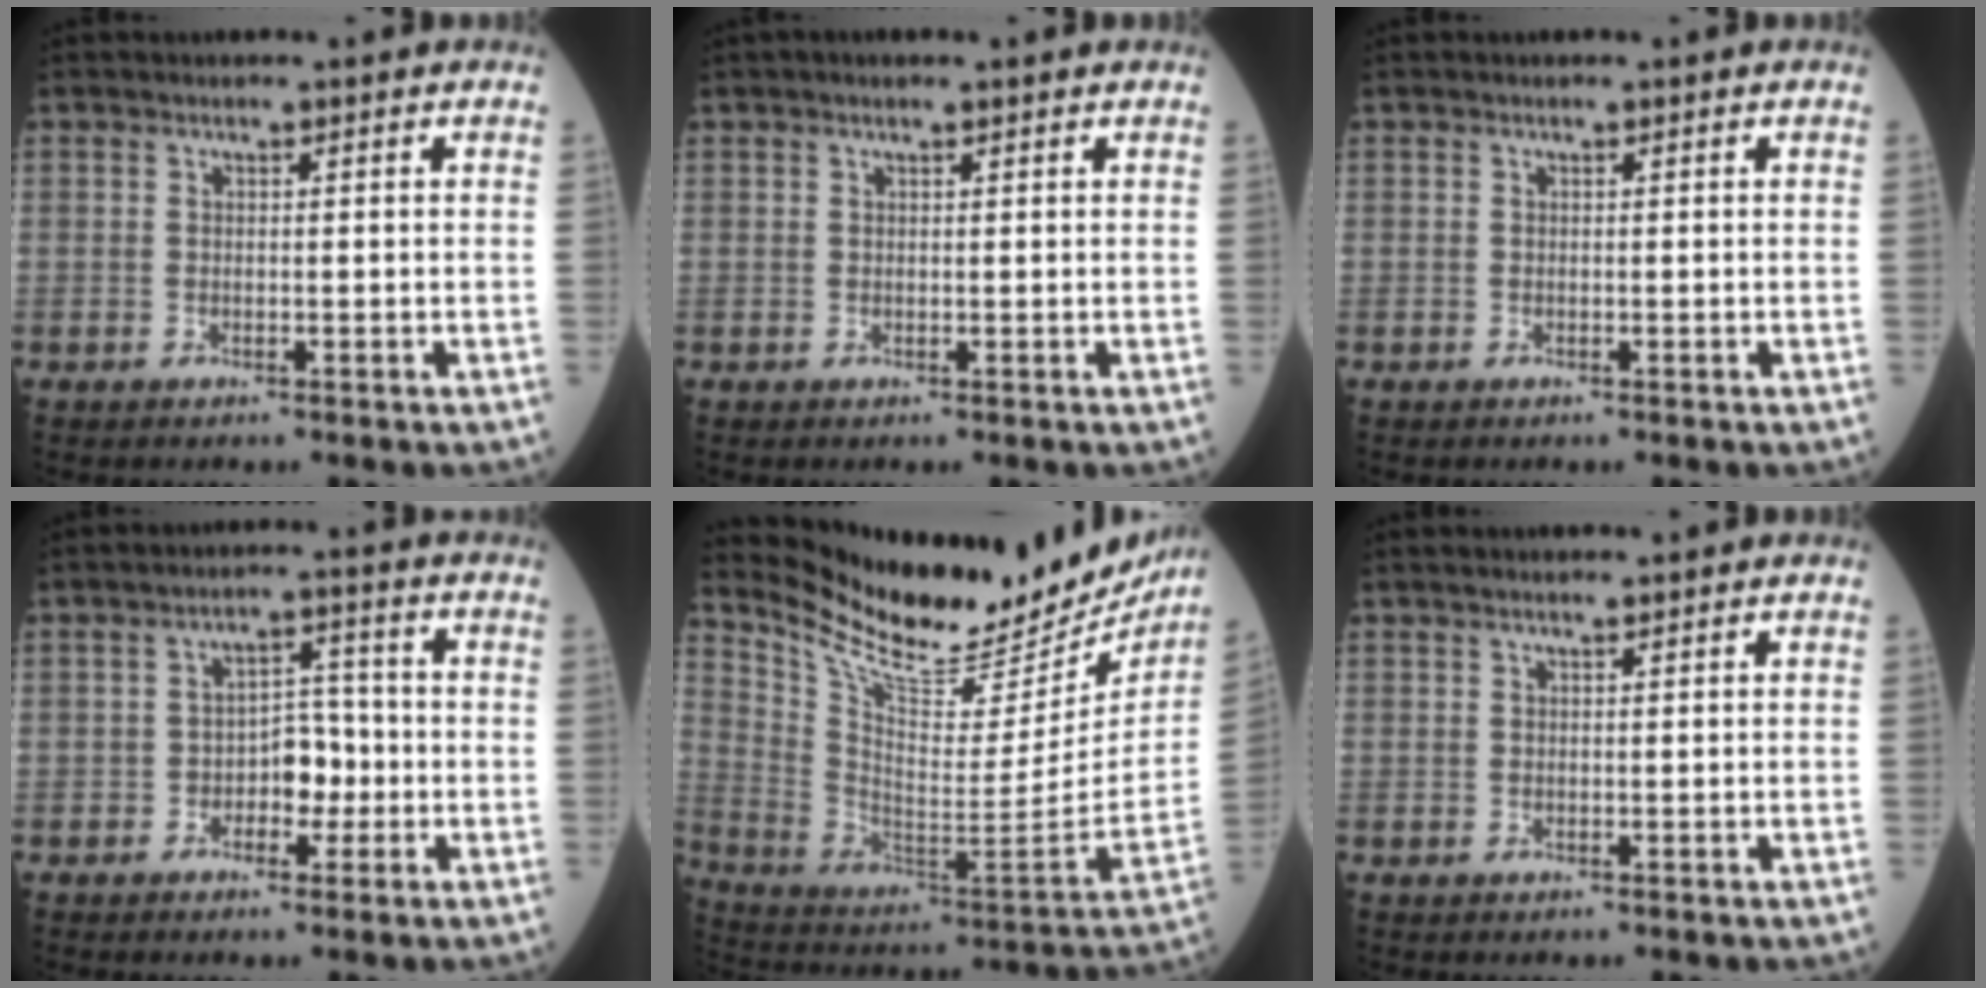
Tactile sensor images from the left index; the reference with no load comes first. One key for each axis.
{"total": 1.7, "fx": 1.2, "fy": 0.3, "fz": 1.1, "tx": -0.021, "ty": 0.017, "tz": 0.017}
{"total": 0.0}
{"total": 4.5, "fx": -1.3, "fy": 2.7, "fz": 3.3, "tx": -0.048, "ty": 0.014, "tz": -0.024}
{"total": 26.1, "fx": 23.2, "fy": 6.2, "fz": 10.2, "tx": -0.179, "ty": -0.067, "tz": 0.335}
{"total": 2.0, "fx": 1.7, "fy": 0.0, "fz": 1.0, "tx": -0.012, "ty": 0.014, "tz": 0.027}